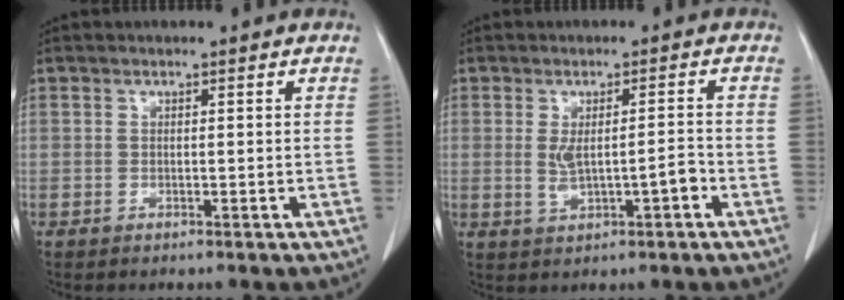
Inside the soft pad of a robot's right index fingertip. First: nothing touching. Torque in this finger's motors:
{"motor_torque": [0.20, 0.02, 0.11, 0.04]}